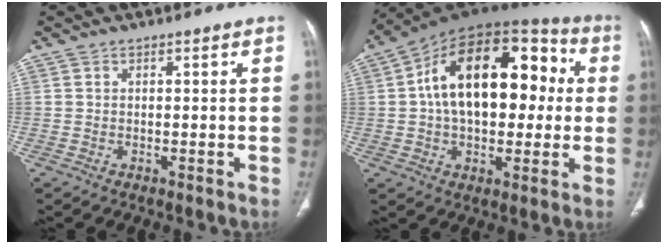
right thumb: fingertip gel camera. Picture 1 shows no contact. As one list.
[{"total": 23.7, "force": [2.8, 13.9, 19.0], "torque": [-0.275, 0.041, 0.035]}]